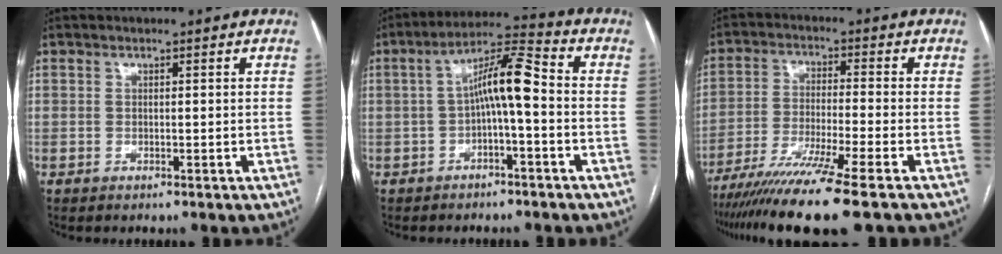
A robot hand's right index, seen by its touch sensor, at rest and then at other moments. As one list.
[{"total": 8.2, "force": [-0.7, 1.1, 8.1], "torque": [-0.140, 0.033, -0.016]}, {"total": 12.6, "force": [-9.5, -1.9, 8.0], "torque": [-0.131, -0.038, -0.154]}]